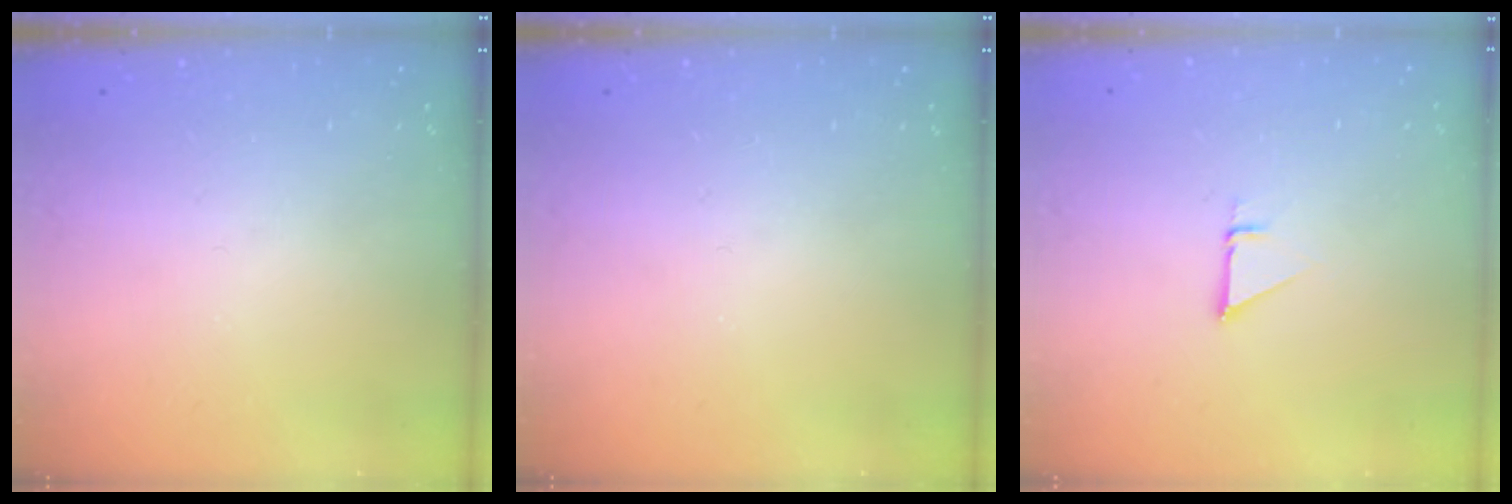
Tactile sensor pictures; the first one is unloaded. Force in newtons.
{"total": 0.0}
{"total": 1.4, "press": 1.4, "slide": 0.0}